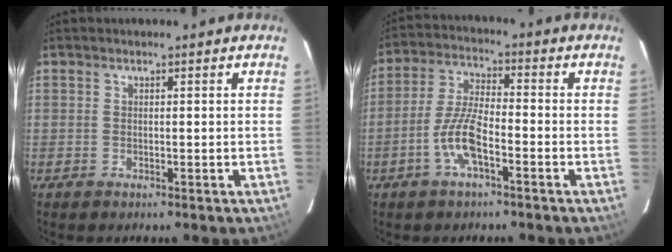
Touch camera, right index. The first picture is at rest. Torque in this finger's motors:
{"motor_torque": [1.24, -0.35, 0.68, 0.08]}